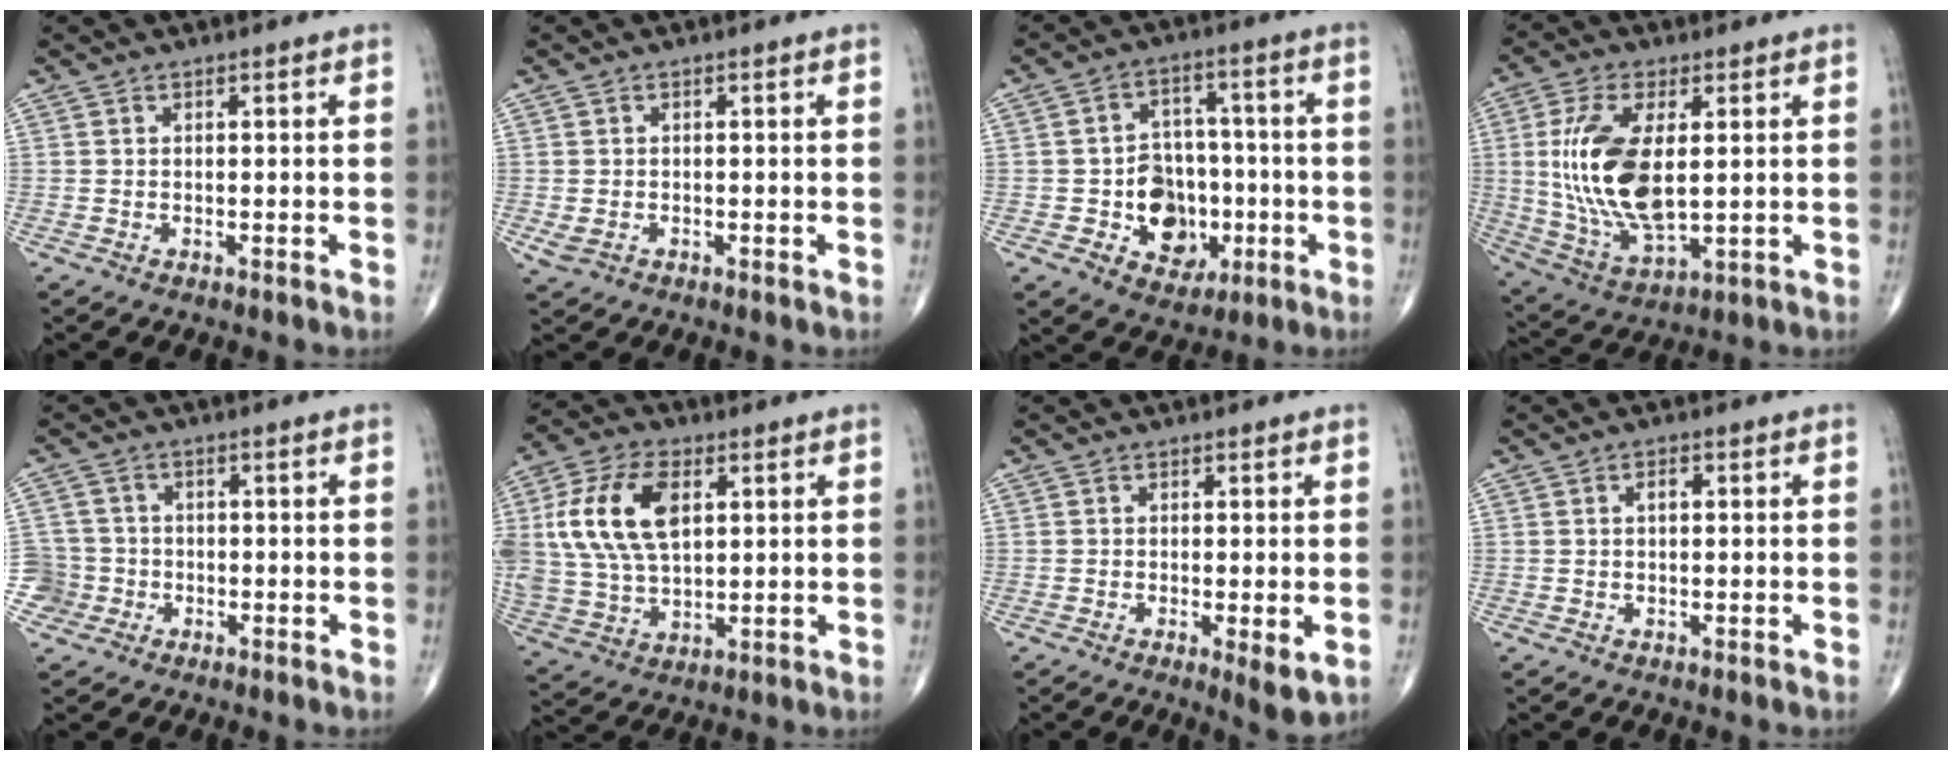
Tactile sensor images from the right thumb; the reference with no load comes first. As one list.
[{"total": 2.0, "force": [-0.5, 1.5, 1.3], "torque": [-0.028, 0.000, -0.004]}, {"total": 11.4, "force": [-2.7, 9.1, 6.3], "torque": [-0.040, 0.026, -0.037]}, {"total": 16.5, "force": [1.9, 7.7, 14.5], "torque": [-0.294, -0.016, 0.045]}, {"total": 4.8, "force": [-1.8, 4.5, -0.4], "torque": [0.031, 0.018, -0.036]}, {"total": 17.2, "force": [4.1, 10.0, 13.4], "torque": [-0.267, 0.003, 0.080]}, {"total": 4.3, "force": [-1.1, 1.1, 4.0], "torque": [-0.066, -0.014, -0.019]}, {"total": 1.5, "force": [0.2, 0.8, 1.3], "torque": [-0.019, 0.005, 0.002]}]